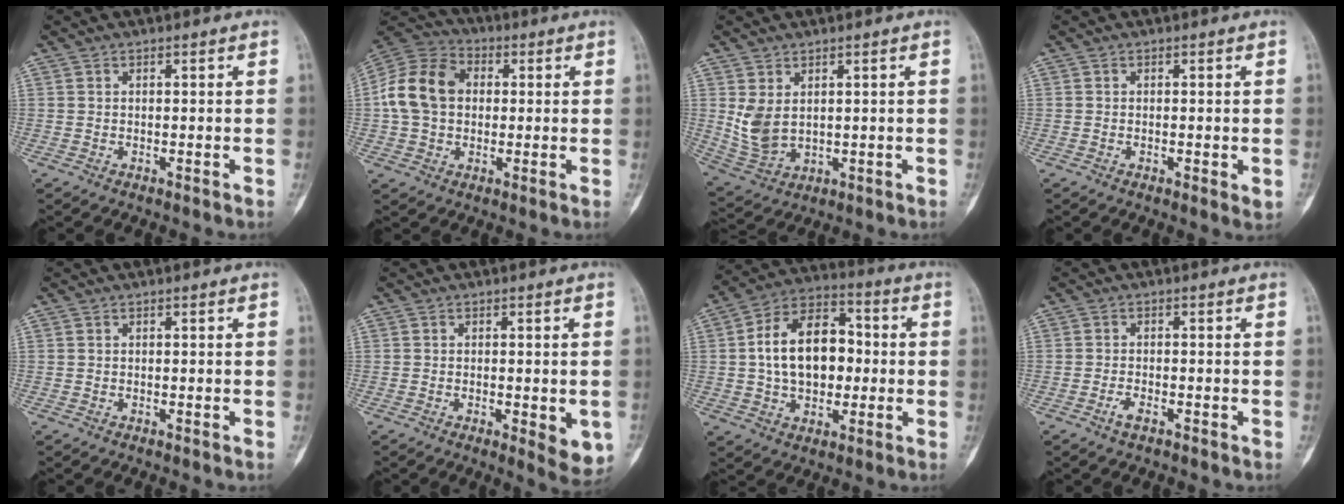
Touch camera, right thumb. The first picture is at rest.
{"total": 13.5, "force": [1.0, 10.3, 8.6], "torque": [-0.156, 0.030, 0.012]}
{"total": 6.9, "force": [1.6, 4.5, 5.0], "torque": [-0.097, -0.012, 0.052]}
{"total": 2.2, "force": [-0.4, 0.8, 2.0], "torque": [-0.029, -0.006, -0.005]}
{"total": 0.0}
{"total": 6.3, "force": [-1.6, 2.4, 5.7], "torque": [-0.061, -0.011, -0.016]}
{"total": 16.2, "force": [0.5, 10.7, 12.2], "torque": [-0.177, 0.029, 0.005]}
{"total": 2.1, "force": [-1.2, 0.9, 1.4], "torque": [-0.032, 0.004, -0.025]}